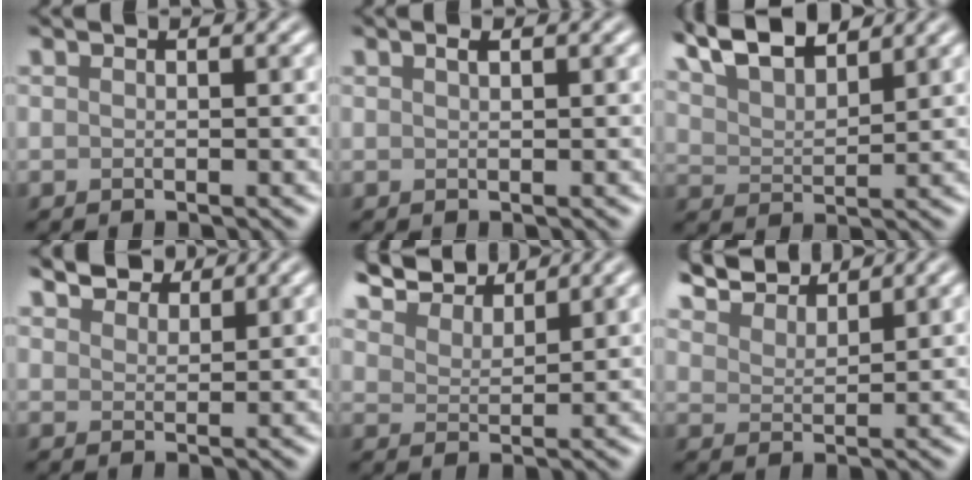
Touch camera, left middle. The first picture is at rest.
{"total": 0.6, "force": [0.3, 0.1, 0.5], "torque": [-0.007, 0.001, 0.009]}
{"total": 6.5, "force": [5.3, 1.8, 3.3], "torque": [-0.065, 0.017, 0.087]}
{"total": 3.5, "force": [3.3, 1.0, 0.8], "torque": [-0.017, -0.006, 0.066]}
{"total": 6.3, "force": [6.0, 1.3, 1.7], "torque": [-0.047, 0.005, 0.105]}
{"total": 5.7, "force": [5.4, 1.0, 1.4], "torque": [-0.036, 0.004, 0.097]}